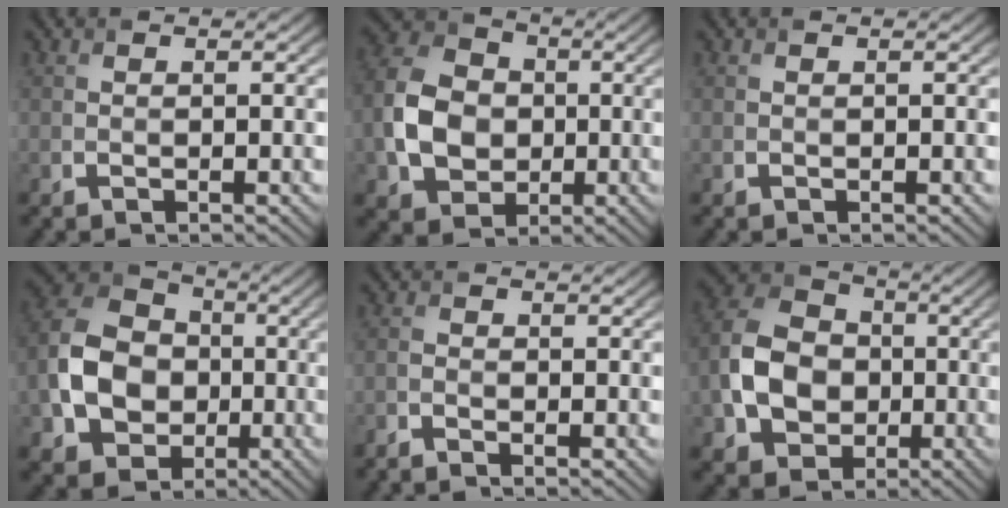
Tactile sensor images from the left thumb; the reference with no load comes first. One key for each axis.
{"total": 9.5, "fx": -1.2, "fy": 7.5, "fz": 5.7, "tx": -0.136, "ty": 0.008, "tz": -0.032}
{"total": 0.0}
{"total": 12.1, "fx": -2.1, "fy": 9.5, "fz": 7.2, "tx": -0.175, "ty": 0.007, "tz": -0.057}
{"total": 2.0, "fx": -1.7, "fy": 0.6, "fz": 0.9, "tx": -0.020, "ty": 0.002, "tz": -0.041}
{"total": 11.0, "fx": -2.0, "fy": 8.6, "fz": 6.6, "tx": -0.154, "ty": 0.009, "tz": -0.051}